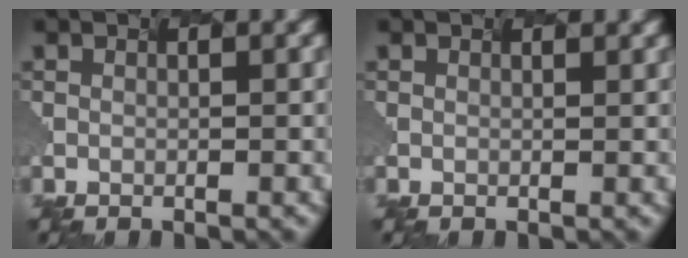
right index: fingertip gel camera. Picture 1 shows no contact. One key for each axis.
{"total": 0.7, "fx": 0.6, "fy": 0.2, "fz": 0.0, "tx": 0.006, "ty": -0.001, "tz": 0.000}